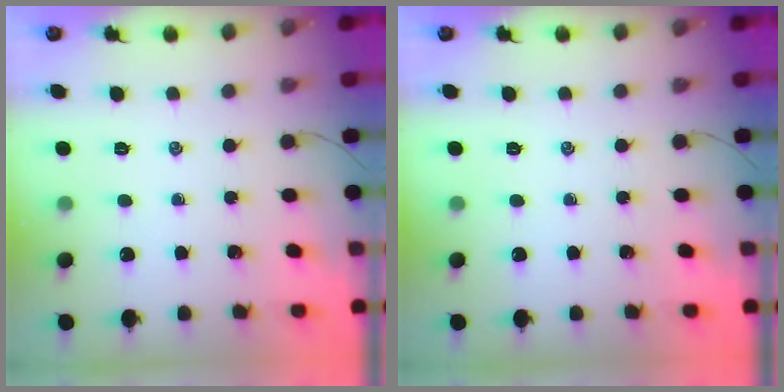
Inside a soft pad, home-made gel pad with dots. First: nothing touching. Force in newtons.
{"total": 0.0}